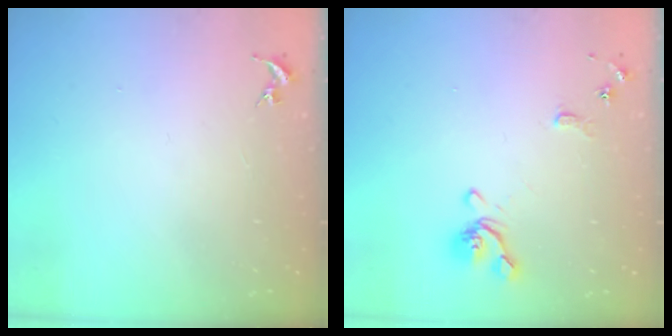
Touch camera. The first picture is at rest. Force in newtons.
{"total": 10.0, "press": 9.9, "slide": 1.4}